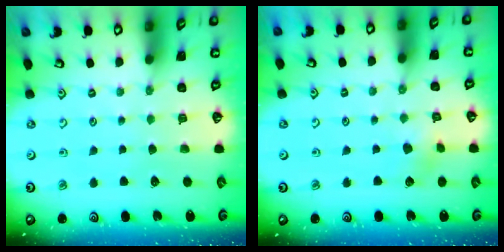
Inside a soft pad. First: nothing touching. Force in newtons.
{"total": 3.2, "press": 3.2, "slide": 0.3}